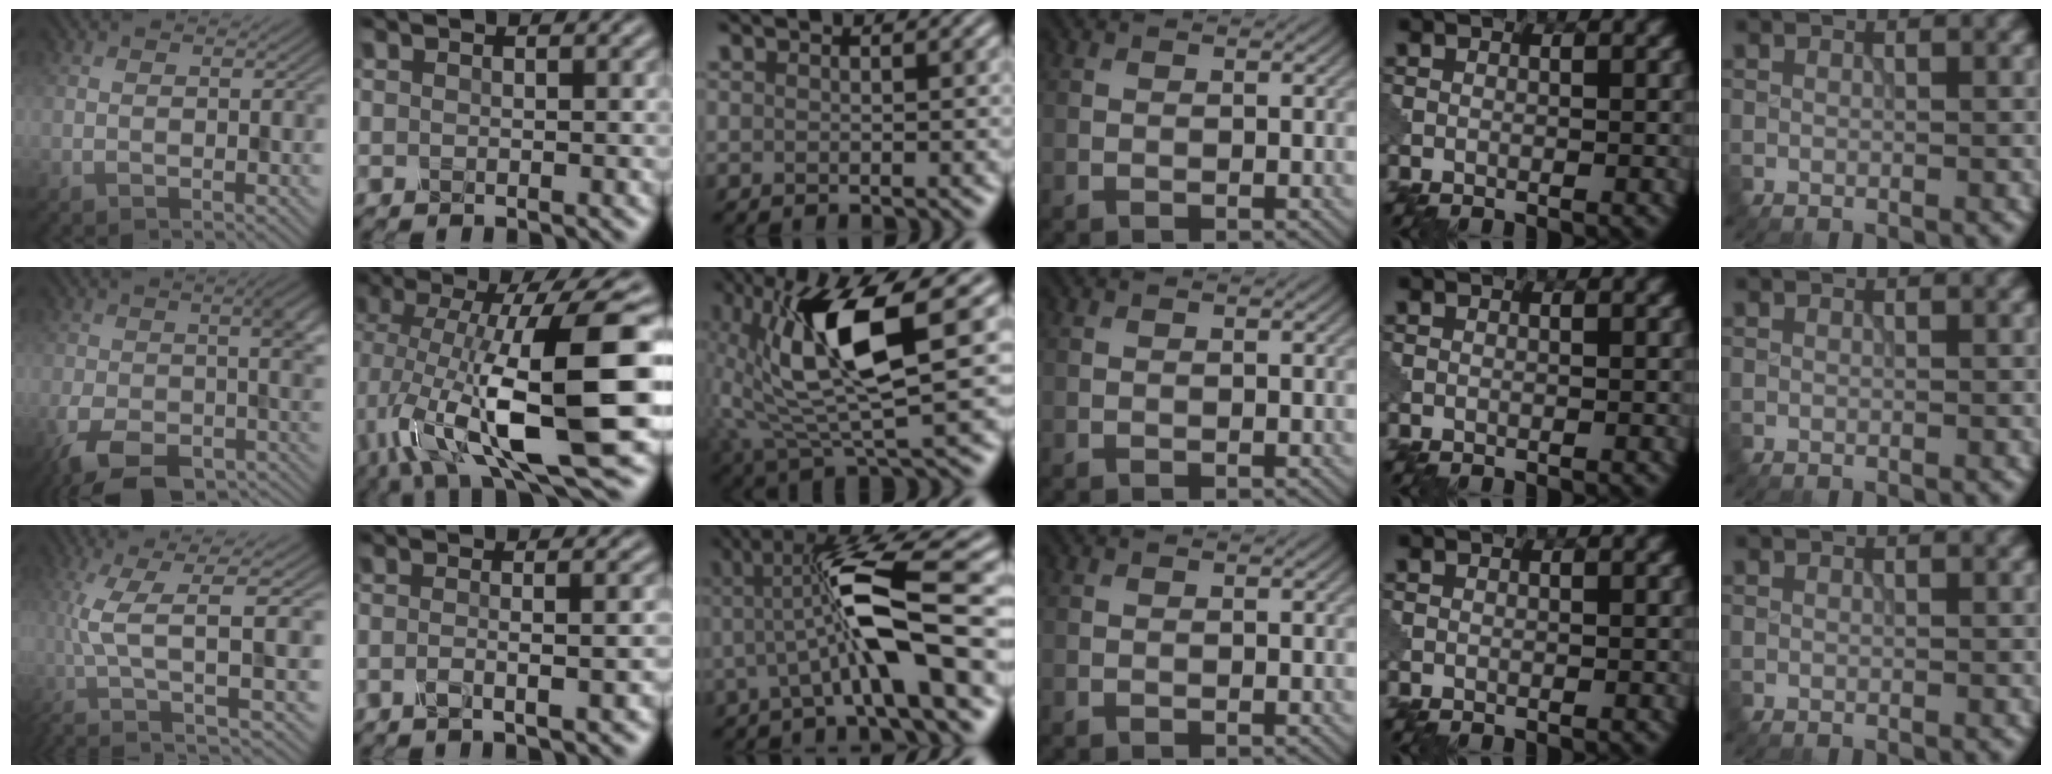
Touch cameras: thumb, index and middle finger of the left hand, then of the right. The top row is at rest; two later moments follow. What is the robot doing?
{"motion": "shake", "object": "salt shaker"}